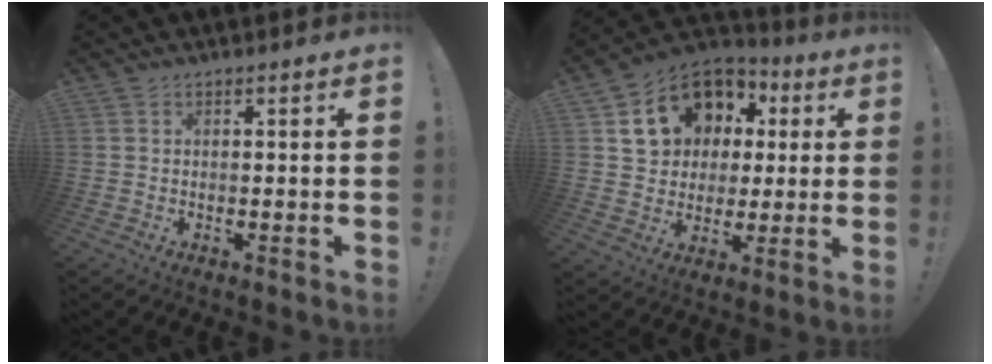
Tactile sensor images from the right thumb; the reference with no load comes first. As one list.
[{"total": 16.6, "force": [5.9, 13.6, 7.4], "torque": [-0.112, -0.019, 0.133]}]